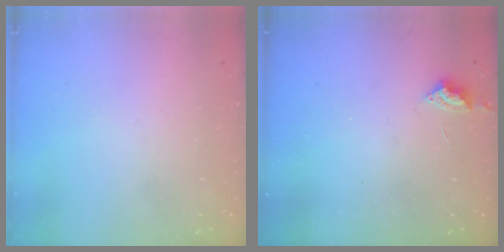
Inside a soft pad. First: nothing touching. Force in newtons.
{"total": 2.9, "press": 2.8, "slide": 0.4}